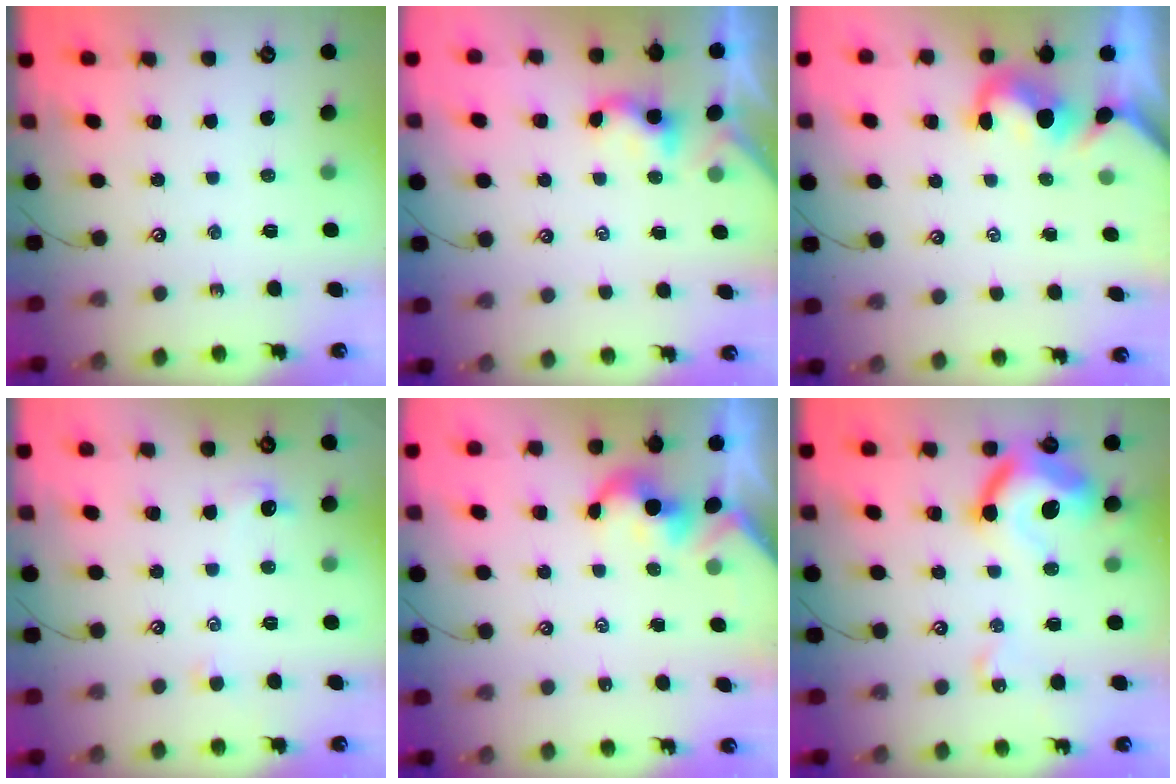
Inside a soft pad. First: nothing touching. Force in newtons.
{"total": 1.4, "press": 1.4, "slide": 0.2}
{"total": 1.5, "press": 1.4, "slide": 0.6}
{"total": 1.0, "press": 0.8, "slide": 0.6}
{"total": 1.4, "press": 1.3, "slide": 0.3}
{"total": 14.9, "press": 14.9, "slide": 1.5}